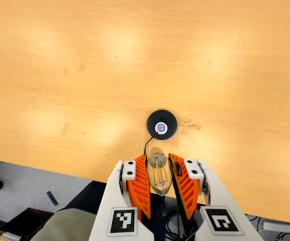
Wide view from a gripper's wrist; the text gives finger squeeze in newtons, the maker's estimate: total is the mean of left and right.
{"total": 19.7, "left": 21.6, "right": 17.8}